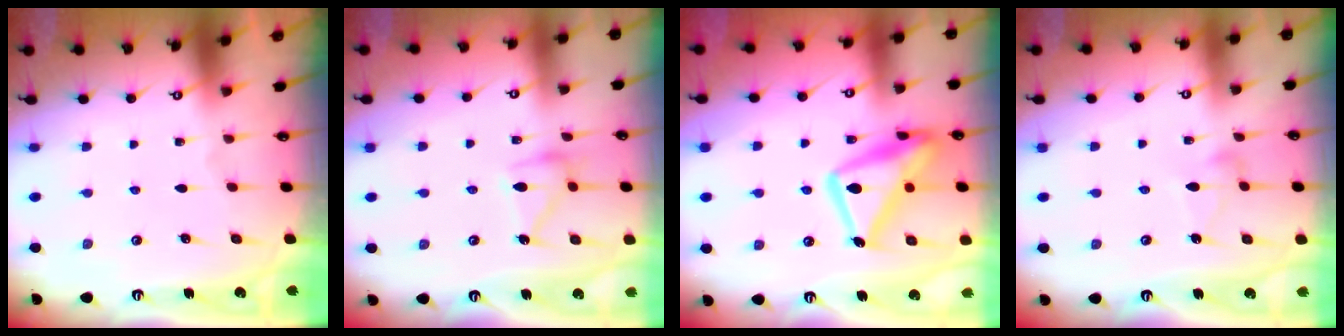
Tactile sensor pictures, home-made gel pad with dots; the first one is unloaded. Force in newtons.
{"total": 12.9, "press": 12.9, "slide": 0.4}
{"total": 18.5, "press": 18.4, "slide": 1.6}
{"total": 3.7, "press": 3.7, "slide": 0.1}